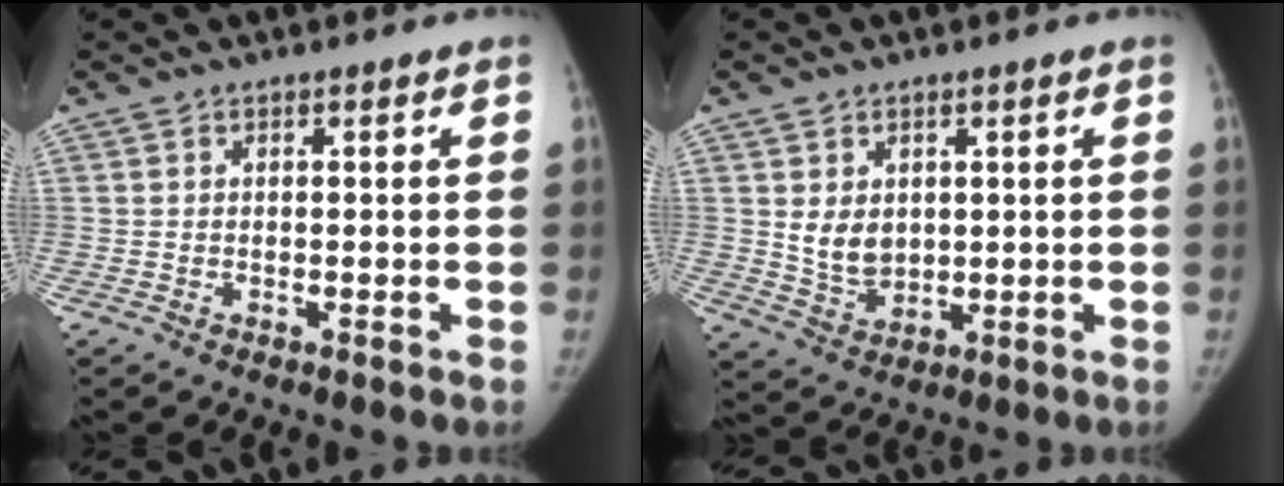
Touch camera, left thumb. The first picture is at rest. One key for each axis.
{"total": 5.9, "fx": 1.3, "fy": 4.4, "fz": 3.6, "tx": -0.043, "ty": -0.018, "tz": 0.037}